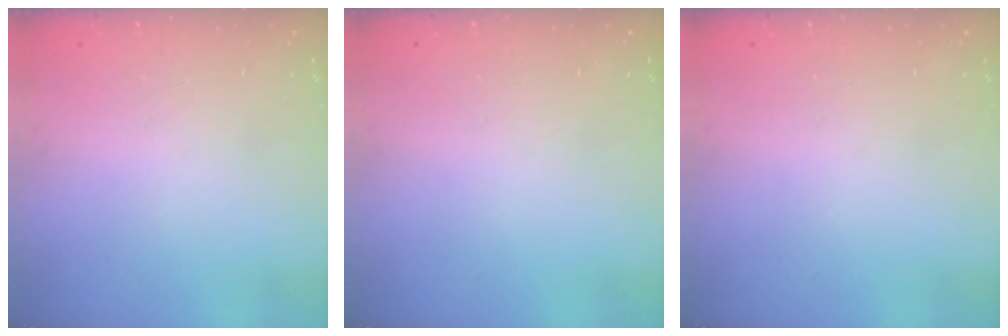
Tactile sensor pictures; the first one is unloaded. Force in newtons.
{"total": 0.0}
{"total": 0.0}